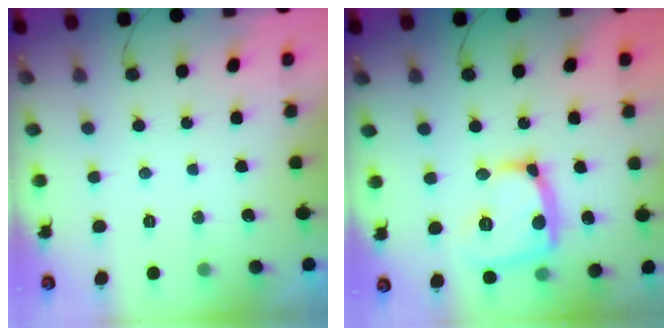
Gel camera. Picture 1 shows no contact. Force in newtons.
{"total": 16.1, "press": 16.1, "slide": 1.4}